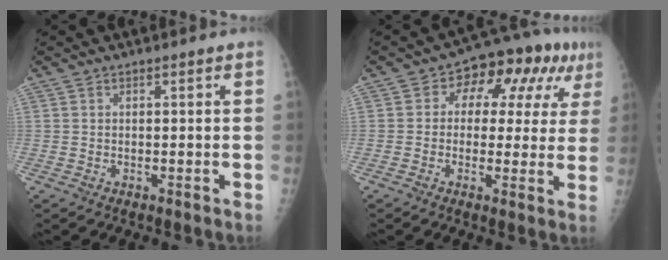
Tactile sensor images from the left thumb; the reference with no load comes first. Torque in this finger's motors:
{"motor_torque": [-0.05, 0.43, 0.25, 0.14, 0.07]}